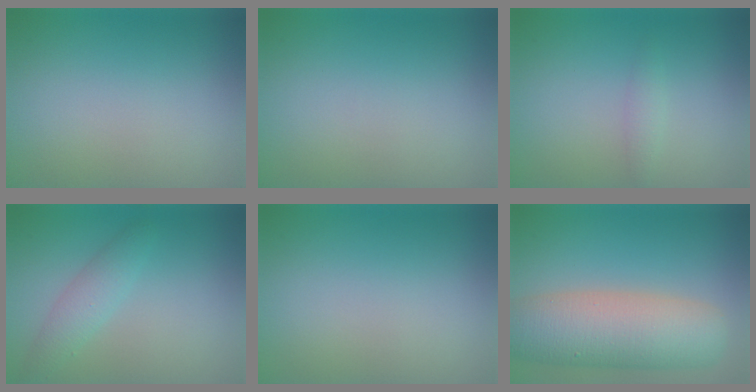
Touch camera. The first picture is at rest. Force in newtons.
{"total": 0.0}
{"total": 1.0, "press": 1.0, "slide": 0.0}
{"total": 2.2, "press": 2.2, "slide": 0.1}
{"total": 0.0}
{"total": 9.1, "press": 9.1, "slide": 0.6}